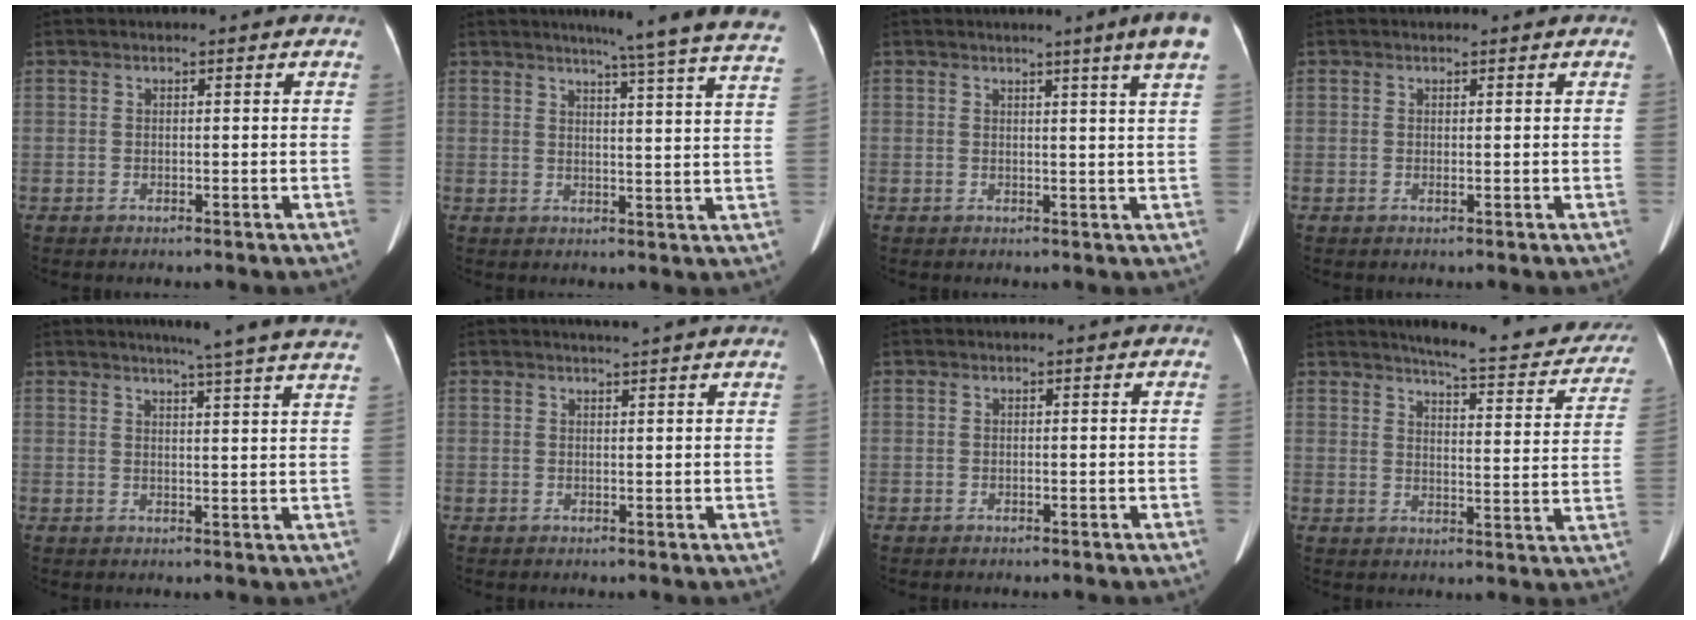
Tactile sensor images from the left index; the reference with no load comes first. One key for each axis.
{"total": 18.6, "fx": 16.5, "fy": -1.7, "fz": 8.4, "tx": -0.117, "ty": -0.067, "tz": 0.184}
{"total": 5.2, "fx": 3.6, "fy": -1.0, "fz": 3.7, "tx": -0.052, "ty": -0.009, "tz": 0.034}
{"total": 0.8, "fx": 0.6, "fy": 0.1, "fz": 0.5, "tx": -0.010, "ty": 0.009, "tz": 0.011}
{"total": 14.1, "fx": 12.4, "fy": -1.1, "fz": 6.5, "tx": -0.092, "ty": -0.033, "tz": 0.136}
{"total": 3.1, "fx": 2.8, "fy": -0.7, "fz": 1.1, "tx": -0.016, "ty": 0.006, "tz": 0.037}
{"total": 0.0}
{"total": 17.5, "fx": 15.8, "fy": 2.8, "fz": 6.9, "tx": -0.071, "ty": -0.045, "tz": 0.178}